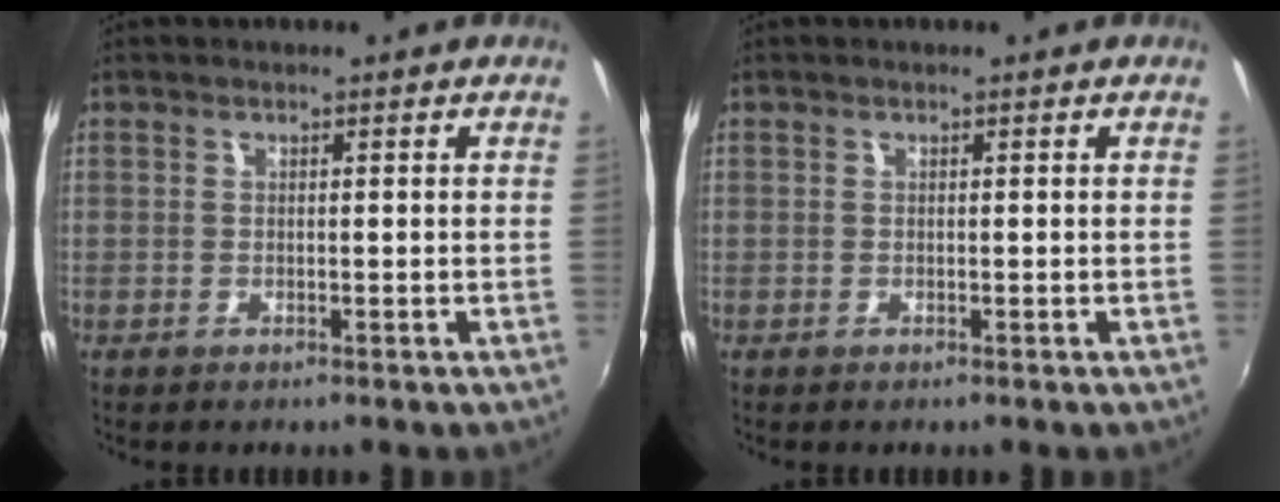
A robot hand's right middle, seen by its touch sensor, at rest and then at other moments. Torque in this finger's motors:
{"motor_torque": [0.21, -0.11, 0.11, 0.01]}